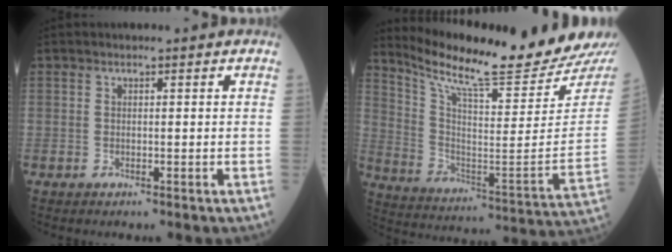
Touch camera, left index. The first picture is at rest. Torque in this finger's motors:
{"motor_torque": [0.93, -1.21, 0.29, 0.10]}